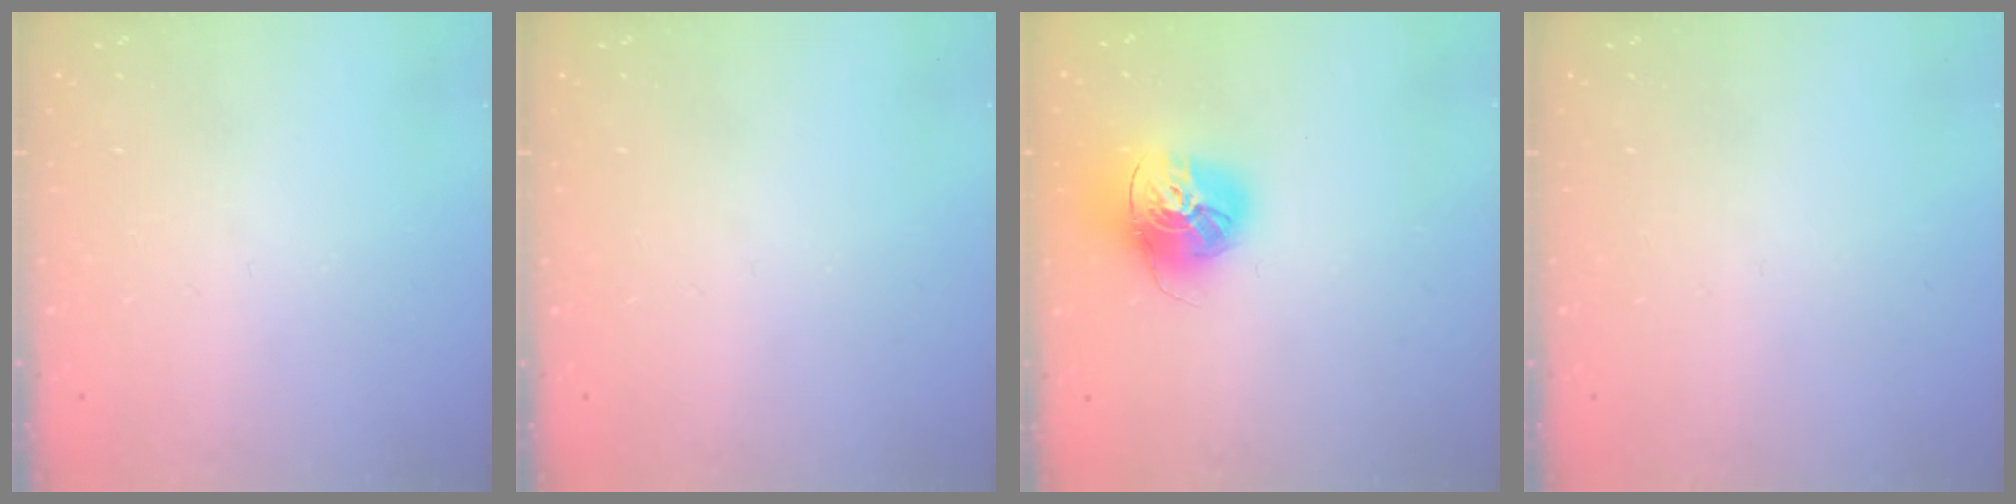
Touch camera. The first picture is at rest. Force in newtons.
{"total": 0.0}
{"total": 16.2, "press": 16.1, "slide": 1.8}
{"total": 0.0}